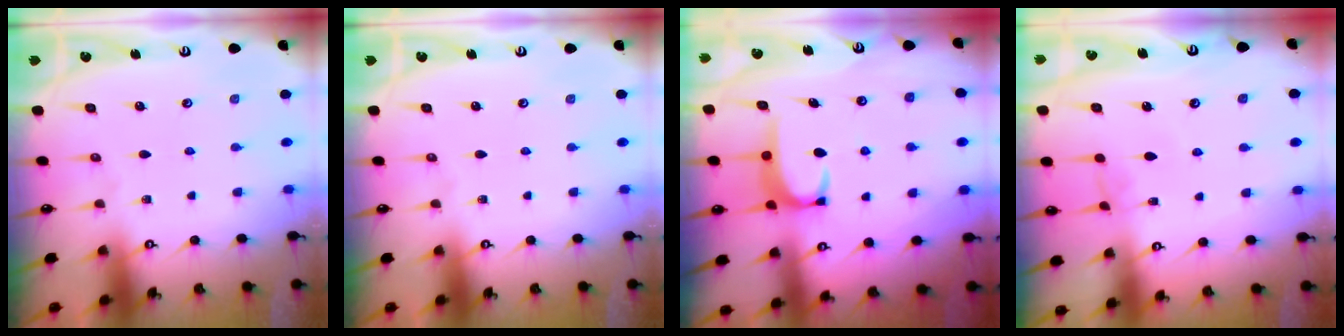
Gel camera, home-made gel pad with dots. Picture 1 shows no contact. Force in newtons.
{"total": 0.0}
{"total": 2.7, "press": 2.7, "slide": 0.5}
{"total": 2.0, "press": 1.9, "slide": 0.3}